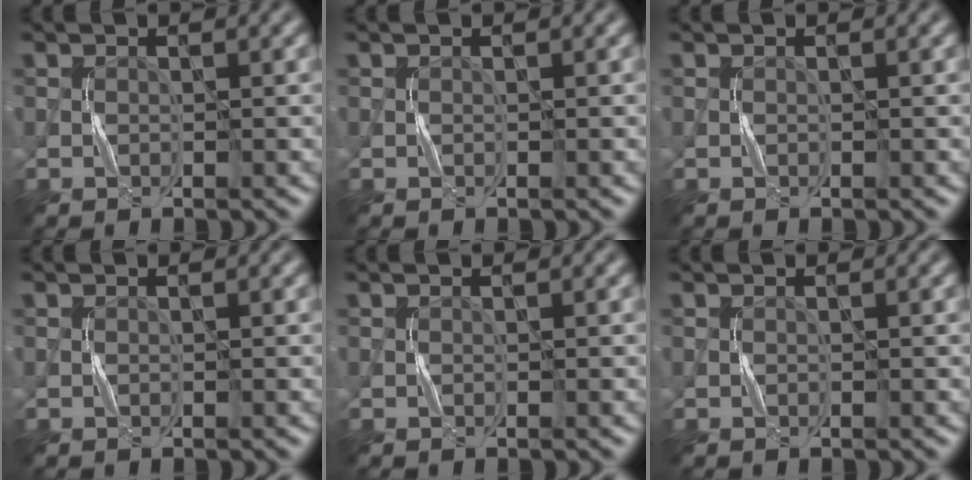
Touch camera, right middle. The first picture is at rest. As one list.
[{"total": 0.0}, {"total": 0.0}, {"total": 0.0}, {"total": 0.0}, {"total": 0.0}]